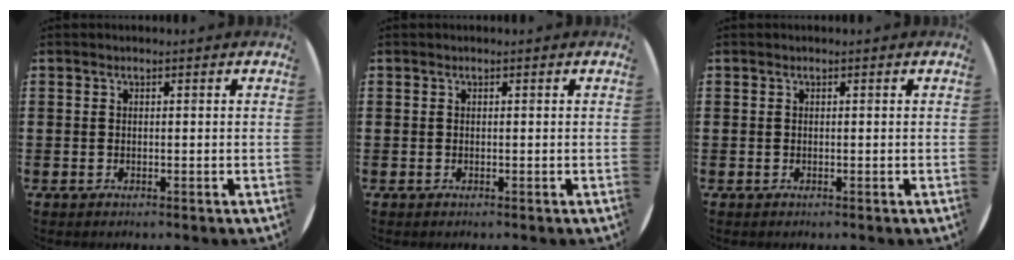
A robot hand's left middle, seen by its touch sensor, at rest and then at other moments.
{"total": 0.0}
{"total": 0.0}